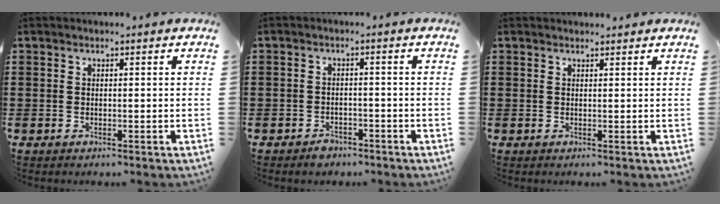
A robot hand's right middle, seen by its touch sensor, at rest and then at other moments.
{"total": 1.8, "force": [-1.7, 0.8, 0.1], "torque": [-0.005, 0.003, -0.037]}
{"total": 0.8, "force": [0.8, 0.1, -0.1], "torque": [0.000, 0.000, 0.017]}